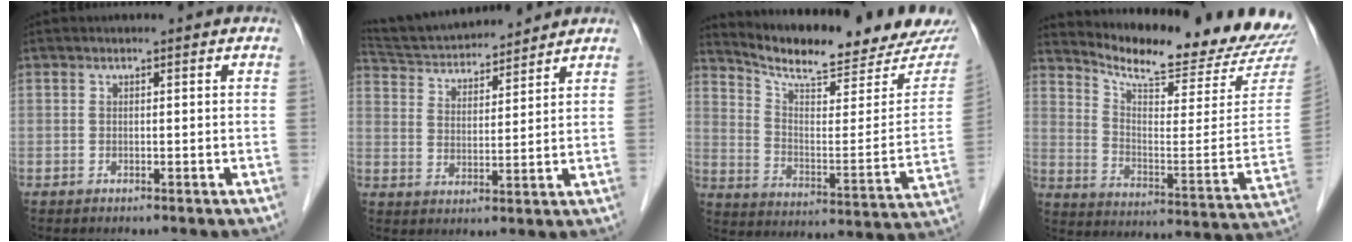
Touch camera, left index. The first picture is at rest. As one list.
[{"total": 13.4, "force": [12.7, 2.0, 4.1], "torque": [-0.078, 0.026, 0.217]}, {"total": 20.2, "force": [18.8, 1.5, 7.2], "torque": [-0.119, -0.070, 0.259]}, {"total": 21.3, "force": [20.5, 1.4, 5.4], "torque": [-0.098, -0.112, 0.266]}]